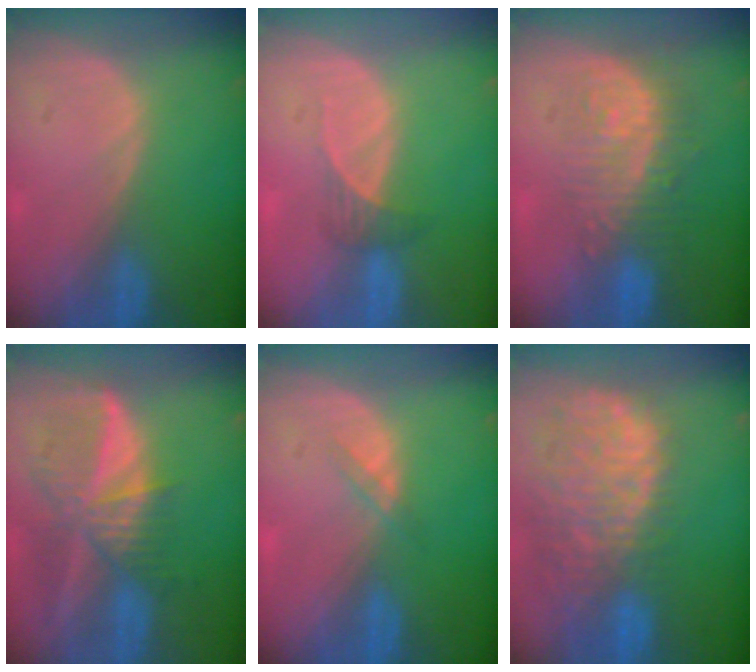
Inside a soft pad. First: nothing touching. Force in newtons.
{"total": 2.1, "press": 1.9, "slide": 0.9}
{"total": 9.0, "press": 8.6, "slide": 2.9}
{"total": 9.4, "press": 8.1, "slide": 4.7}
{"total": 1.3, "press": 1.3, "slide": 0.2}
{"total": 13.7, "press": 11.2, "slide": 7.9}